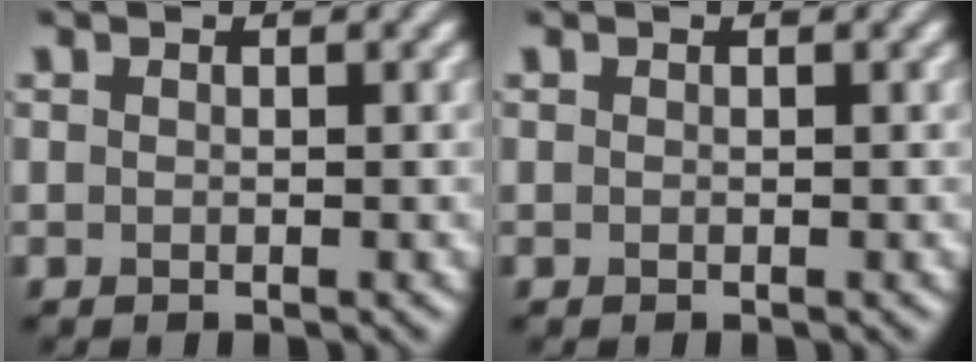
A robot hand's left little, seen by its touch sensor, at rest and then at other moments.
{"total": 0.0}